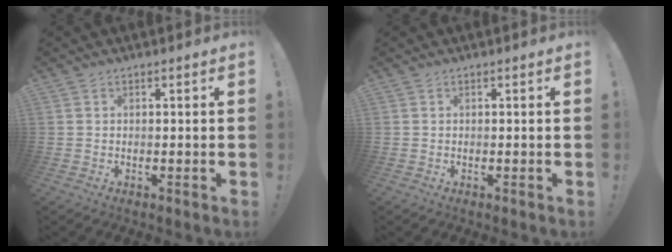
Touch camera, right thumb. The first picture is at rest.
{"total": 0.0}